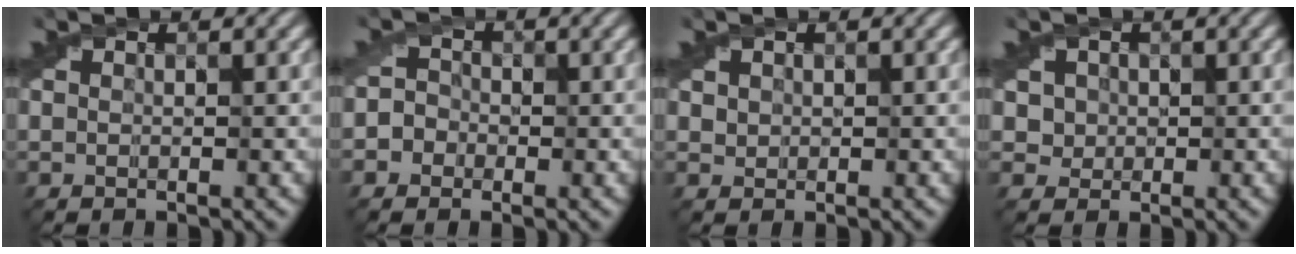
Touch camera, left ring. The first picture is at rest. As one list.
[{"total": 3.1, "force": [-0.9, 2.9, 0.7], "torque": [0.020, 0.018, -0.047]}, {"total": 1.0, "force": [0.2, 0.9, 0.5], "torque": [-0.011, -0.002, 0.006]}, {"total": 3.9, "force": [1.0, 3.2, 1.9], "torque": [-0.053, 0.005, 0.027]}]